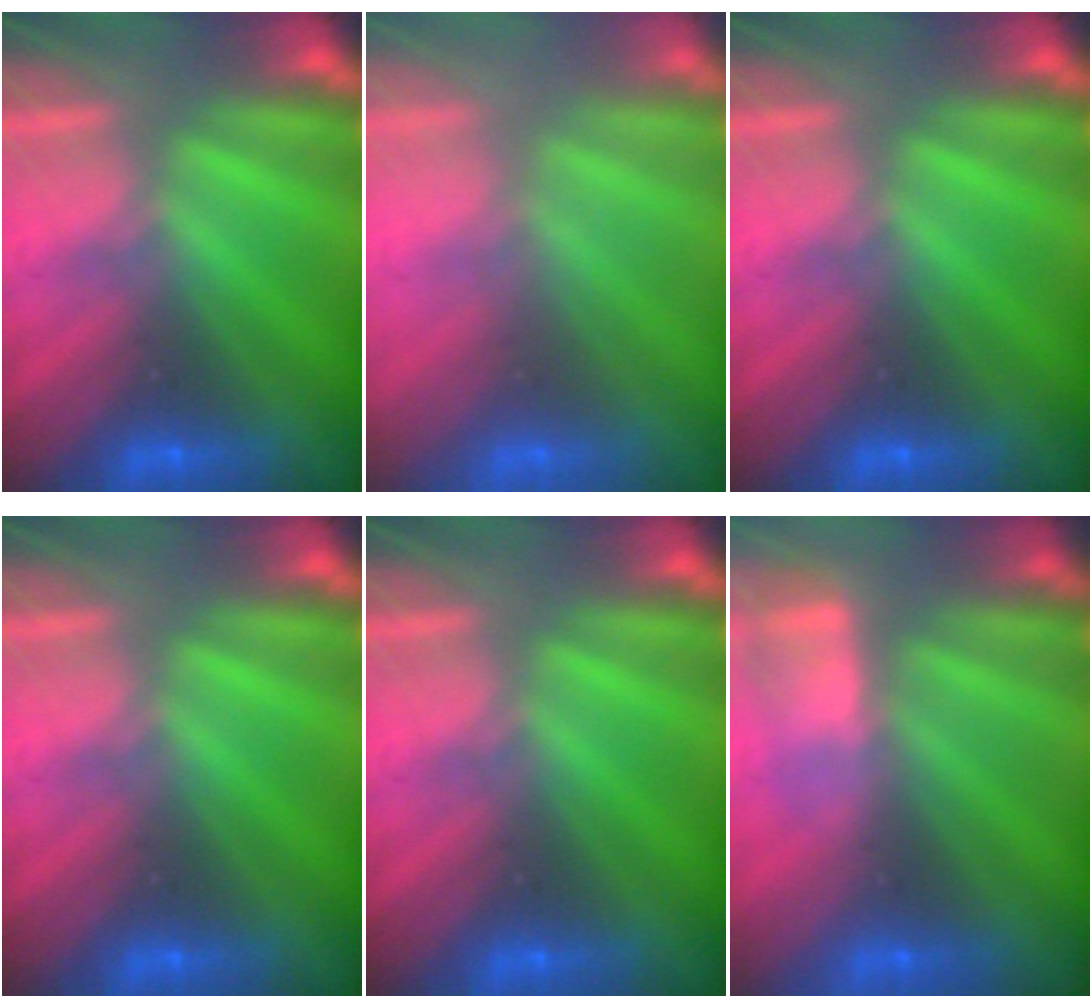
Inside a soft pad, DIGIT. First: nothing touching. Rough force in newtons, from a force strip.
{"total": 2.8}
{"total": 0.0}
{"total": 0.0}
{"total": 0.0}
{"total": 2.9}